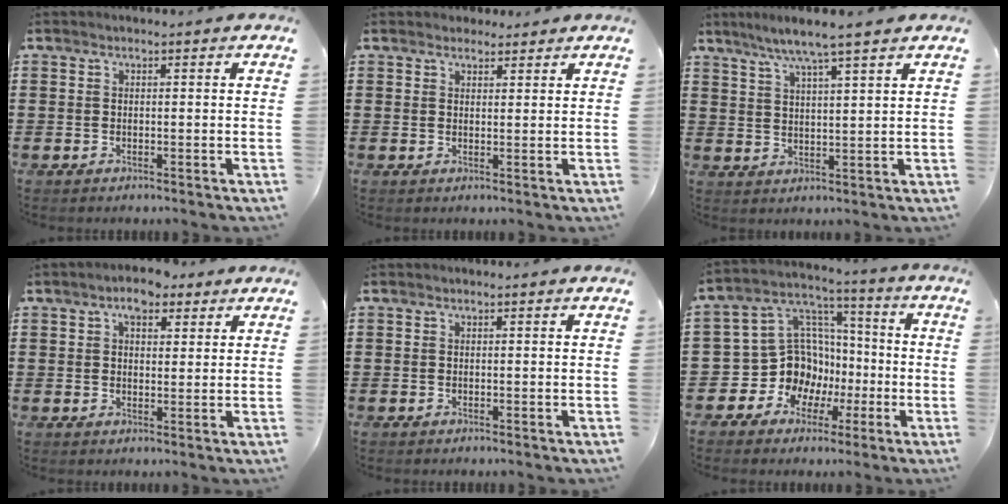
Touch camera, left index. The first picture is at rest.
{"total": 2.1, "force": [1.9, 1.0, 0.2], "torque": [0.000, 0.002, 0.036]}
{"total": 5.7, "force": [4.7, -0.5, 3.2], "torque": [-0.076, -0.016, 0.081]}
{"total": 4.3, "force": [2.9, 2.1, 2.4], "torque": [-0.048, 0.009, 0.051]}
{"total": 0.0}
{"total": 11.4, "force": [-2.1, 10.6, 3.6], "torque": [-0.130, -0.007, -0.031]}